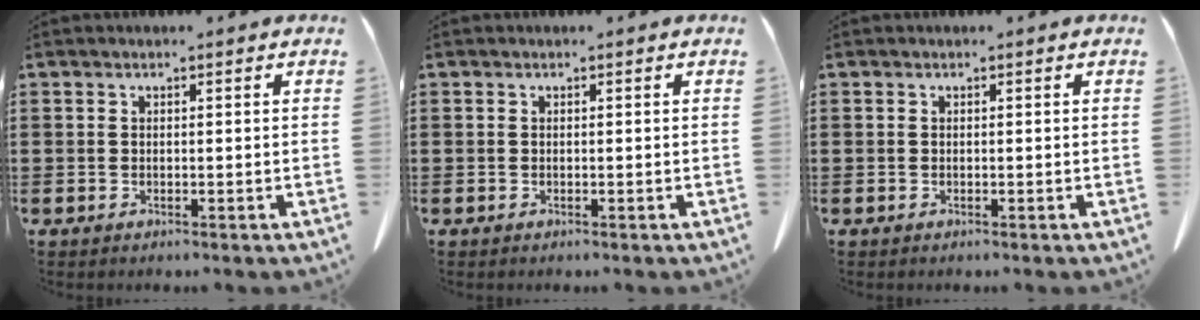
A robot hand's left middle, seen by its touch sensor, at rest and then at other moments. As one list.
[{"total": 0.0}, {"total": 0.0}]